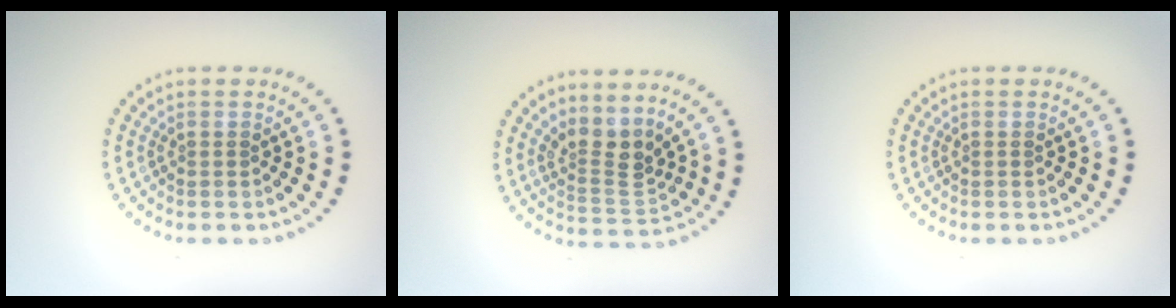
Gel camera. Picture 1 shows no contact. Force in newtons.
{"total": 3.2, "press": 2.5, "slide": 2.1}
{"total": 0.0}